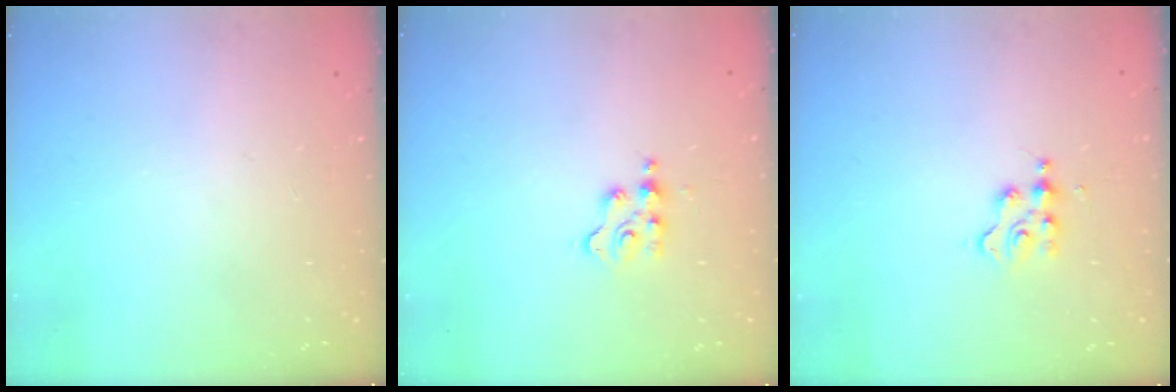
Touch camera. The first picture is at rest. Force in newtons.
{"total": 3.8, "press": 3.7, "slide": 0.6}
{"total": 2.3, "press": 2.3, "slide": 0.3}